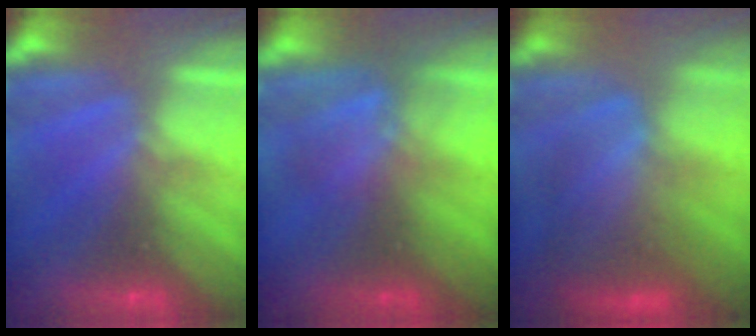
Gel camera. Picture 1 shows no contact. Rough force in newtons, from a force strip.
{"total": 2.9}
{"total": 4.5}